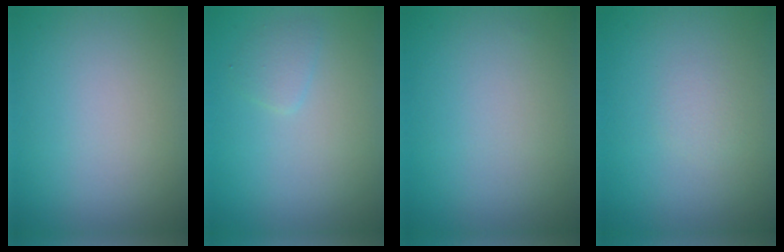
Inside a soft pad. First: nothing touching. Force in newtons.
{"total": 1.2, "press": 1.2, "slide": 0.0}
{"total": 0.0}
{"total": 0.9, "press": 0.9, "slide": 0.0}